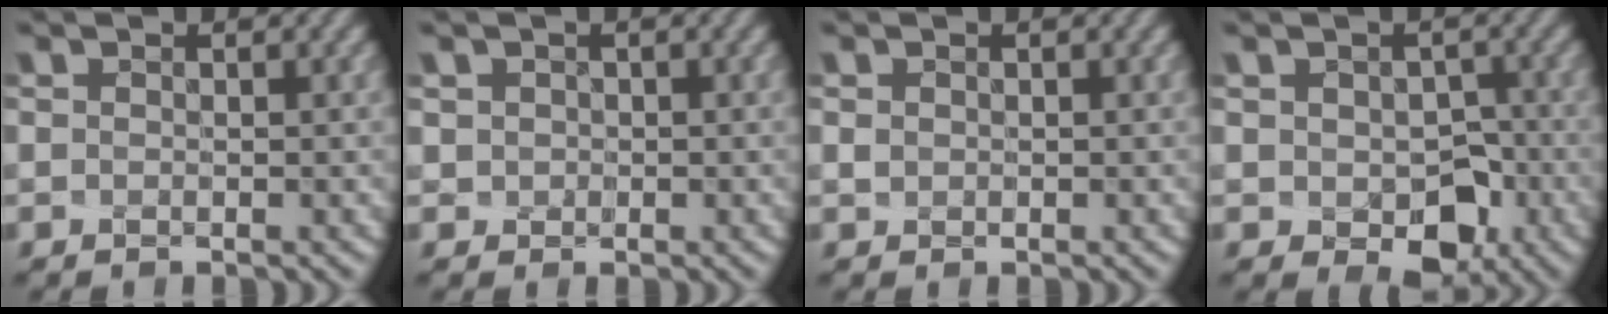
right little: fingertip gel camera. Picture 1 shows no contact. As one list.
[{"total": 1.3, "force": [0.3, 1.3, 0.1], "torque": [-0.017, 0.013, -0.004]}, {"total": 0.8, "force": [0.3, 0.7, 0.2], "torque": [-0.017, 0.012, -0.001]}, {"total": 5.0, "force": [-1.6, 3.2, 3.5], "torque": [-0.059, -0.019, -0.010]}]